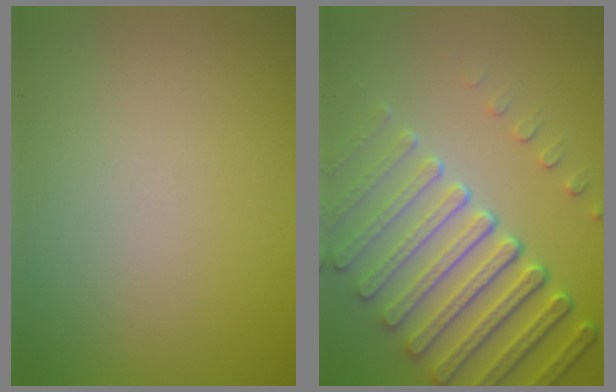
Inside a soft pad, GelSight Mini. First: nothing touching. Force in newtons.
{"total": 7.7, "press": 5.8, "slide": 5.0}